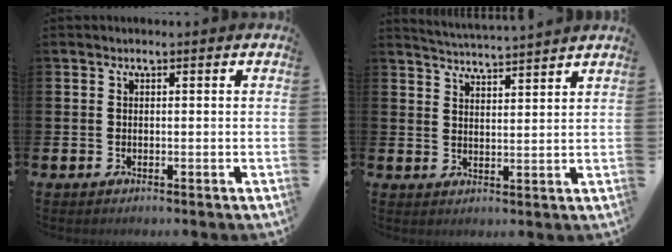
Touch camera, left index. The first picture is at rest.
{"total": 4.4, "force": [4.3, -0.9, 0.0], "torque": [-0.015, -0.028, 0.076]}